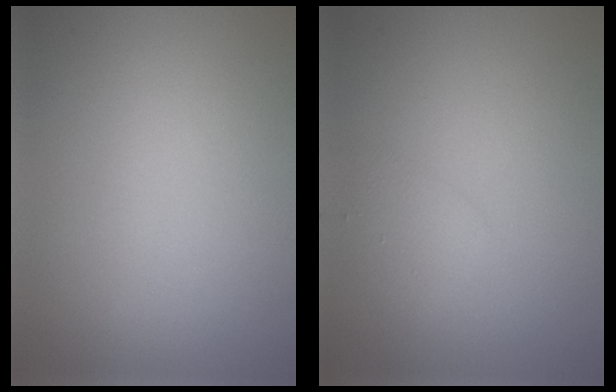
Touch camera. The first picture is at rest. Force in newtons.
{"total": 1.3, "press": 1.3, "slide": 0.1}